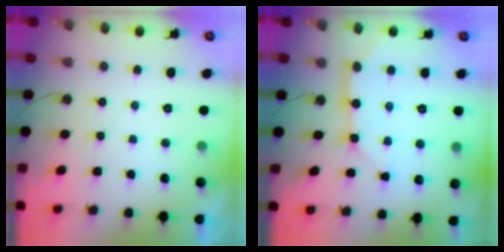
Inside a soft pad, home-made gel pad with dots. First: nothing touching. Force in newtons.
{"total": 7.6, "press": 7.6, "slide": 0.6}